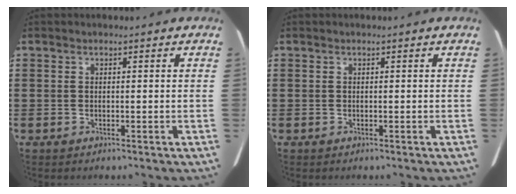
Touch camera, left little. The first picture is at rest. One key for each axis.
{"total": 0.0}